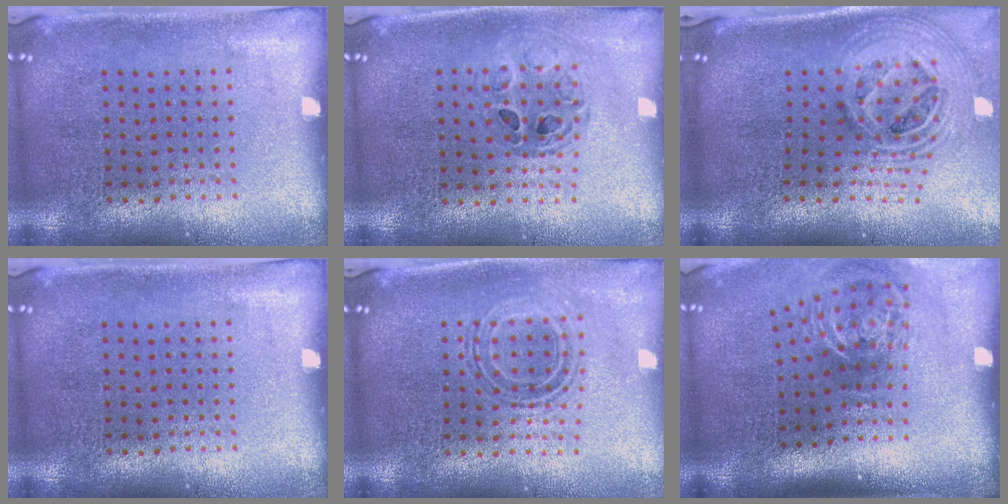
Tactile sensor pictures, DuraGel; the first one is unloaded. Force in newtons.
{"total": 0.8, "press": 0.8, "slide": 0.1}
{"total": 2.5, "press": 1.8, "slide": 1.7}
{"total": 0.0}
{"total": 0.8, "press": 0.8, "slide": 0.3}
{"total": 2.1, "press": 1.3, "slide": 1.7}